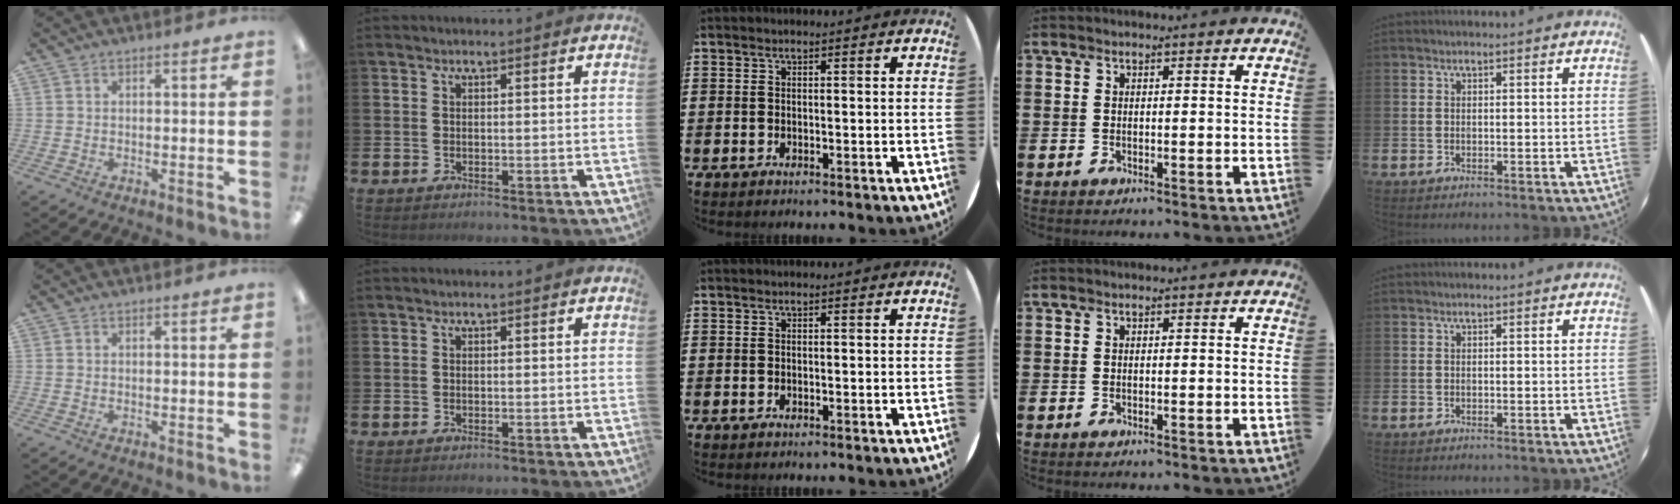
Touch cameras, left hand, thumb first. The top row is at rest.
{}